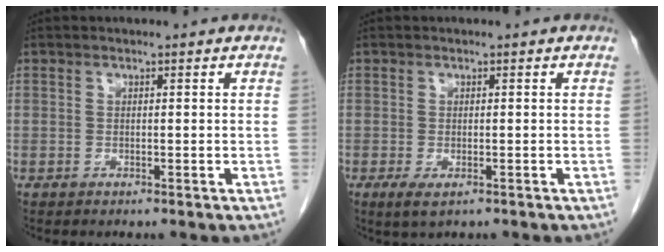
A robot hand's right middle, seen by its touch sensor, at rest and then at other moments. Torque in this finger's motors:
{"motor_torque": [0.16, -0.25, 0.14, 0.03]}